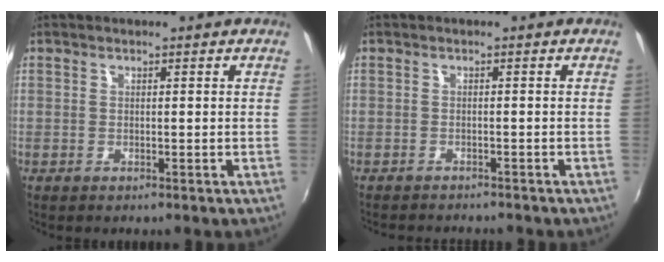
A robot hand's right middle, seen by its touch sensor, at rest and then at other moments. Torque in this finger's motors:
{"motor_torque": [0.10, -0.20, 0.01, 0.03]}